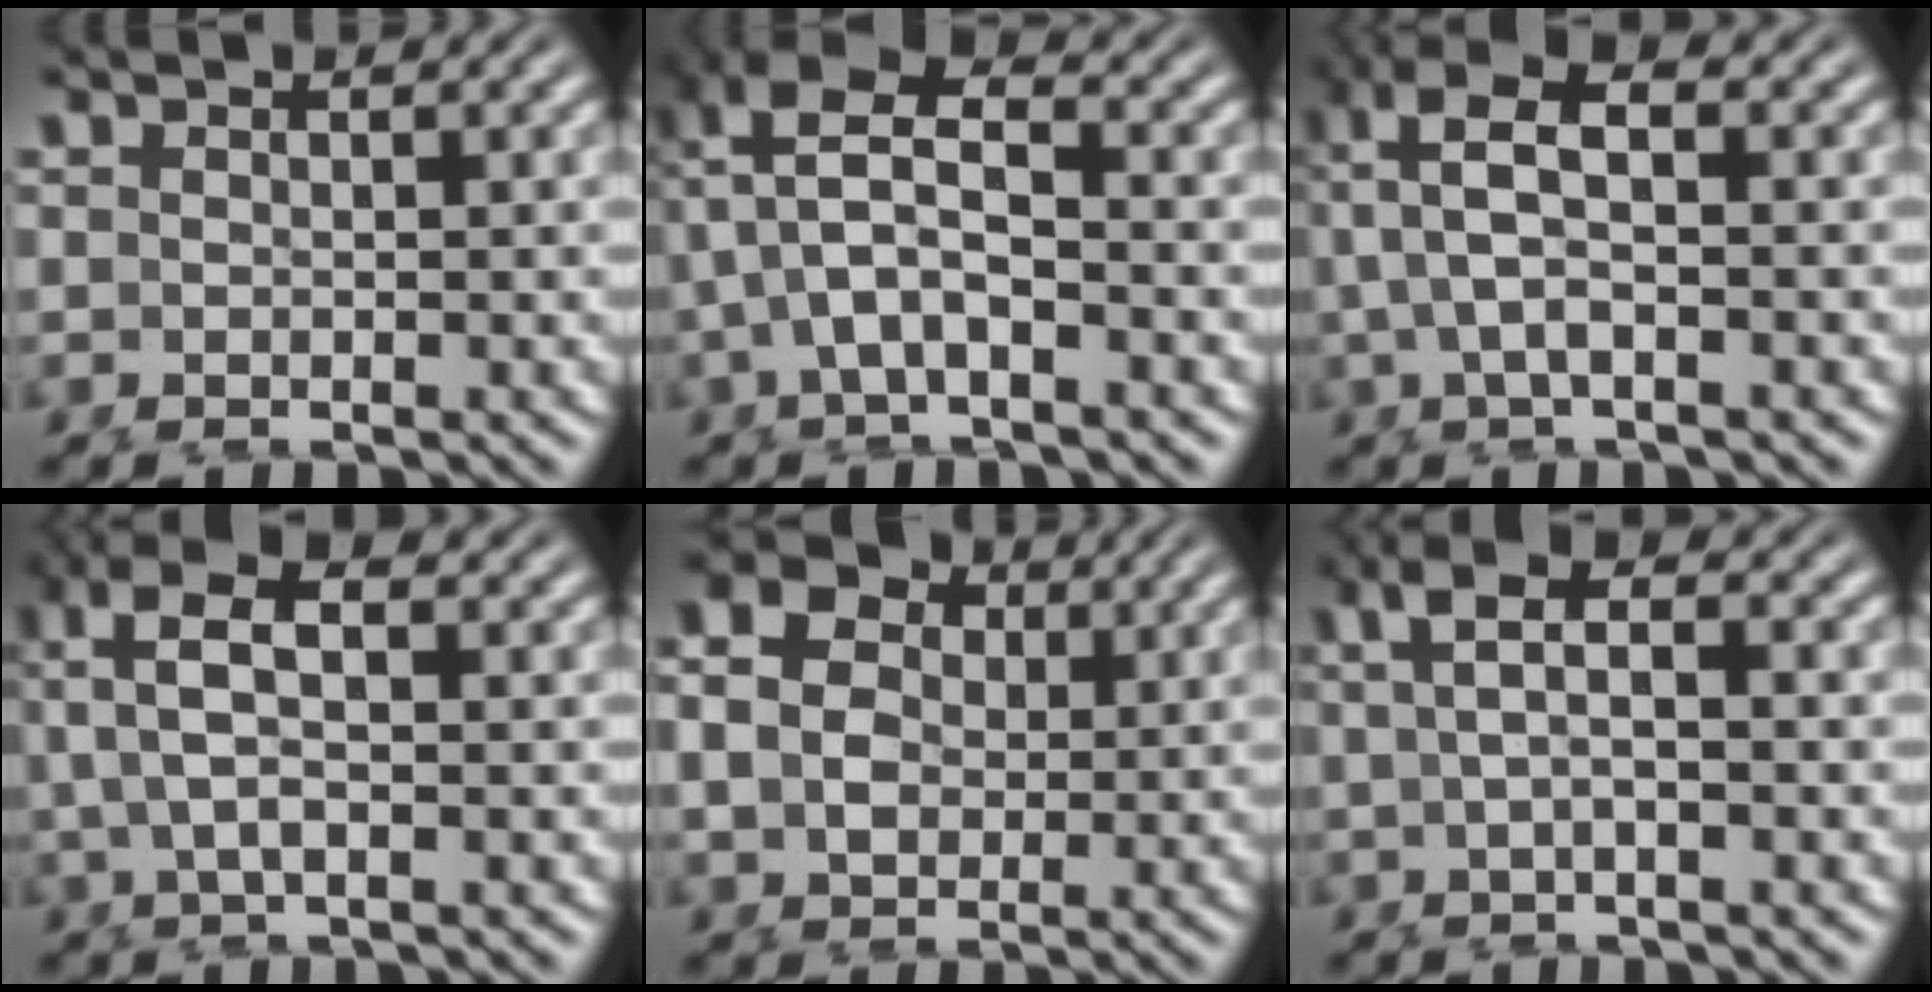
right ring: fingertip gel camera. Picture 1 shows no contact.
{"total": 8.2, "force": [2.1, 5.2, 5.9], "torque": [-0.117, 0.003, 0.029]}
{"total": 8.8, "force": [2.6, 5.4, 6.5], "torque": [-0.132, 0.018, 0.025]}
{"total": 8.0, "force": [2.7, 4.6, 6.0], "torque": [-0.120, 0.020, 0.029]}
{"total": 9.3, "force": [2.3, 7.6, 4.9], "torque": [-0.091, 0.004, 0.027]}
{"total": 4.7, "force": [1.6, 2.0, 4.0], "torque": [-0.067, 0.014, 0.016]}